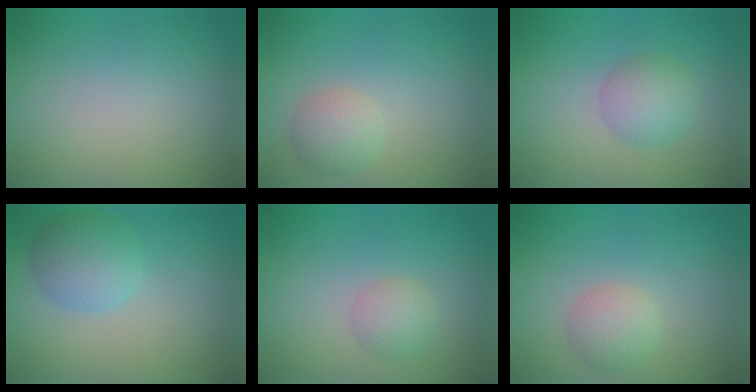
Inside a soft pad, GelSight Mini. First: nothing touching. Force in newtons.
{"total": 2.4, "press": 2.4, "slide": 0.1}
{"total": 2.9, "press": 2.9, "slide": 0.0}
{"total": 4.0, "press": 4.0, "slide": 0.1}
{"total": 1.9, "press": 1.9, "slide": 0.0}
{"total": 2.3, "press": 2.3, "slide": 0.1}